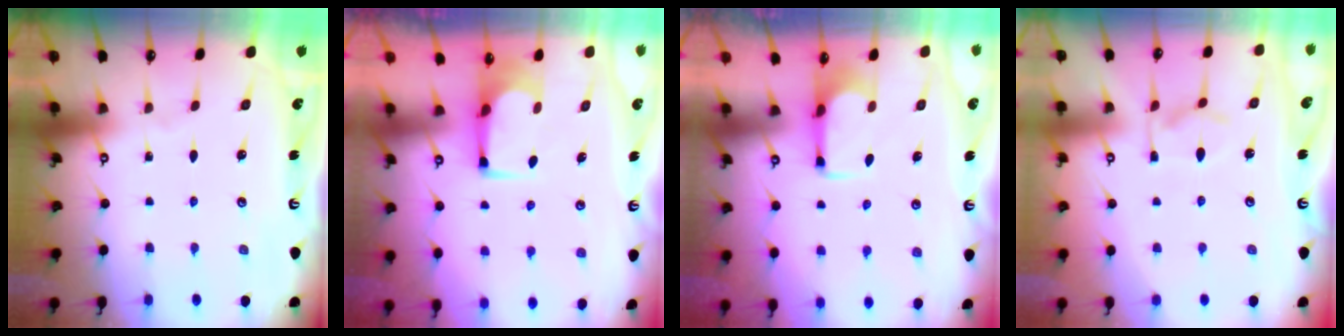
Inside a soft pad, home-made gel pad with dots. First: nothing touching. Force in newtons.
{"total": 1.8, "press": 1.7, "slide": 0.3}
{"total": 2.8, "press": 2.6, "slide": 1.0}
{"total": 8.4, "press": 8.3, "slide": 1.1}